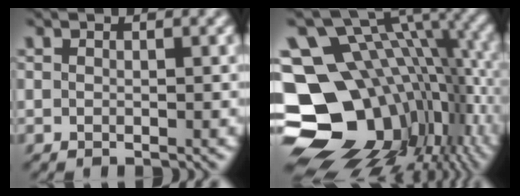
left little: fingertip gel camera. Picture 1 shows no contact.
{"total": 17.9, "force": [-3.7, 13.2, 11.6], "torque": [-0.218, -0.011, -0.029]}